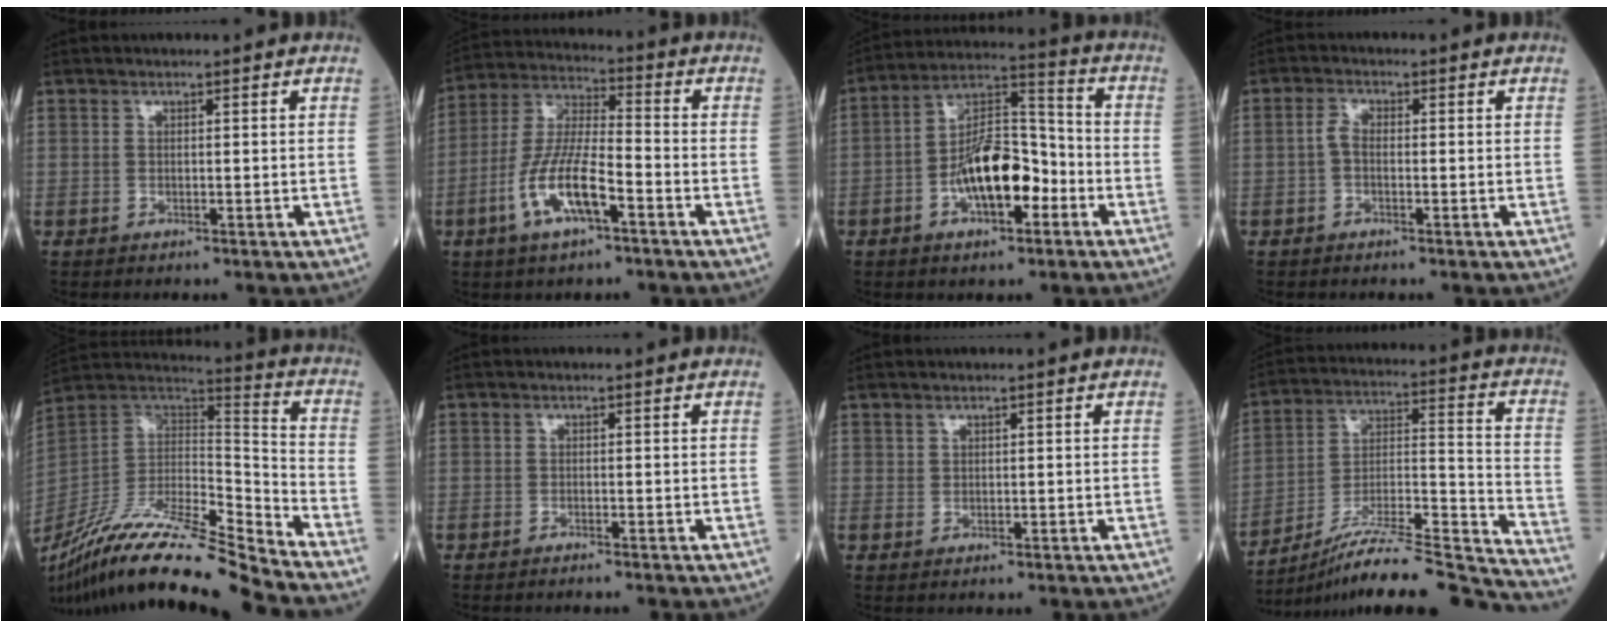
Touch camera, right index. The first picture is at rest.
{"total": 11.3, "force": [-4.7, 2.8, 9.9], "torque": [-0.206, 0.001, -0.089]}
{"total": 11.8, "force": [-3.9, 4.6, 10.2], "torque": [-0.188, 0.023, -0.069]}
{"total": 1.9, "force": [-0.4, 1.0, 1.6], "torque": [-0.030, 0.004, -0.010]}
{"total": 22.7, "force": [-19.5, 0.5, 11.7], "torque": [-0.253, -0.005, -0.356]}
{"total": 1.6, "force": [-1.5, -0.2, 0.5], "torque": [-0.008, 0.001, -0.021]}
{"total": 0.0}
{"total": 23.6, "force": [-21.7, -0.8, 9.2], "torque": [-0.128, -0.002, -0.346]}